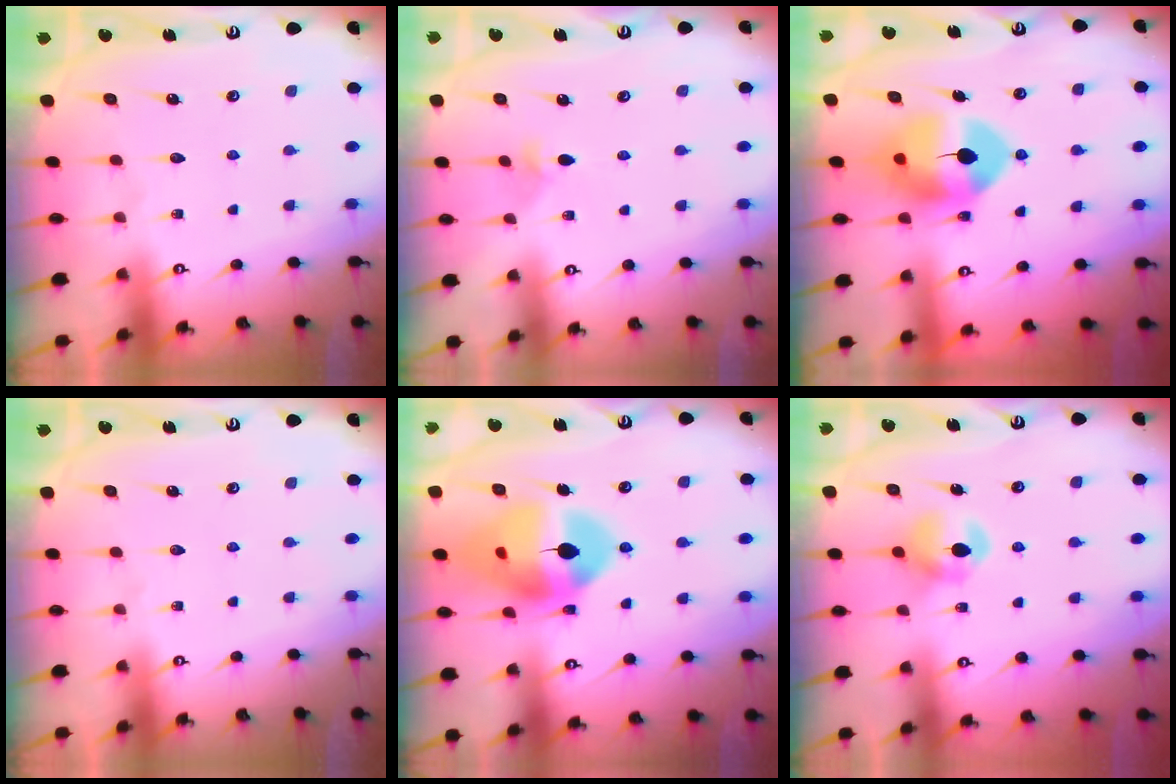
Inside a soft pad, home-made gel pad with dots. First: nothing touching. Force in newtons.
{"total": 3.9, "press": 3.8, "slide": 0.9}
{"total": 10.8, "press": 10.6, "slide": 1.9}
{"total": 0.0}
{"total": 17.4, "press": 17.3, "slide": 1.9}
{"total": 7.3, "press": 7.3, "slide": 0.6}